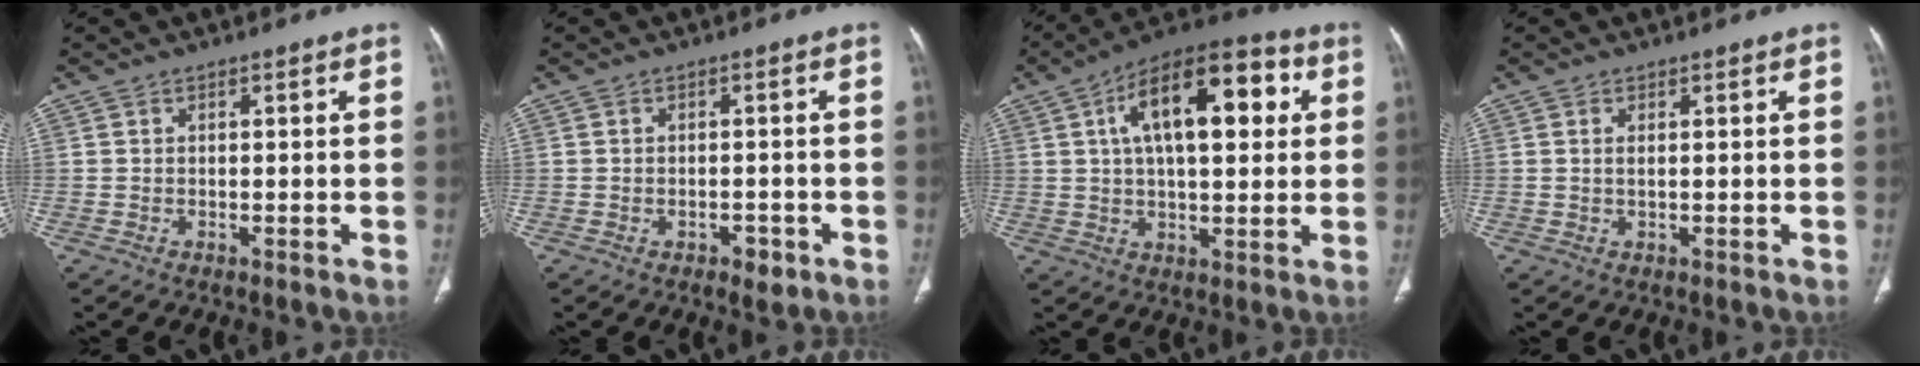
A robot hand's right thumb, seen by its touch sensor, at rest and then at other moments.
{"total": 2.7, "force": [-1.3, 1.5, 1.7], "torque": [-0.020, 0.009, -0.011]}
{"total": 19.0, "force": [5.2, 8.8, 16.1], "torque": [-0.219, 0.020, 0.070]}
{"total": 1.0, "force": [0.3, 0.4, 0.9], "torque": [-0.017, -0.001, 0.007]}